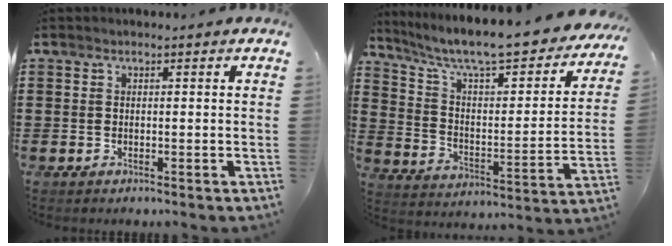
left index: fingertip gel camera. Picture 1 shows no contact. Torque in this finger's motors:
{"motor_torque": [1.36, -0.78, 0.86, 0.21]}